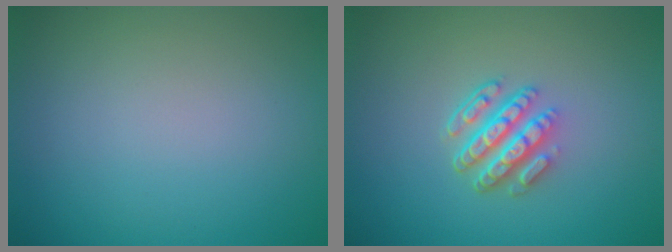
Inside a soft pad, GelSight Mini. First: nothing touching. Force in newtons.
{"total": 4.6, "press": 3.3, "slide": 3.1}